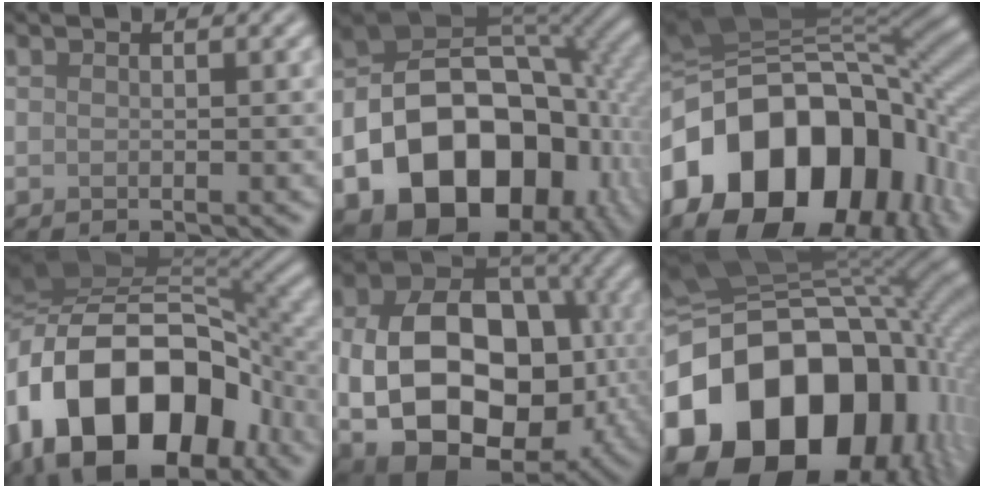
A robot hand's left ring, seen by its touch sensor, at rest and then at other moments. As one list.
[{"total": 19.7, "force": [-7.6, 13.8, 11.9], "torque": [-0.180, -0.005, -0.131]}, {"total": 17.9, "force": [-5.0, 12.6, 11.8], "torque": [-0.197, -0.002, -0.082]}, {"total": 17.6, "force": [-7.0, 11.1, 11.7], "torque": [-0.204, -0.002, -0.123]}, {"total": 17.3, "force": [-3.0, 11.8, 12.3], "torque": [-0.169, -0.015, -0.035]}, {"total": 21.0, "force": [-5.9, 15.4, 13.0], "torque": [-0.268, 0.004, -0.110]}]